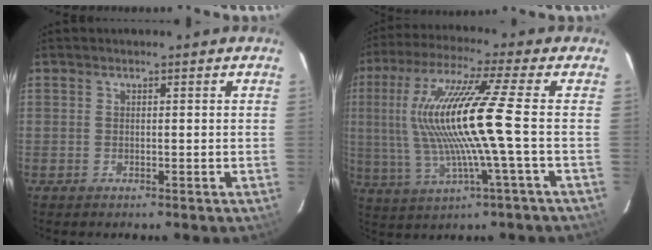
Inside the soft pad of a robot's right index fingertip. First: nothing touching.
{"total": 15.3, "force": [-0.1, -0.3, 15.3], "torque": [-0.290, -0.002, 0.009]}